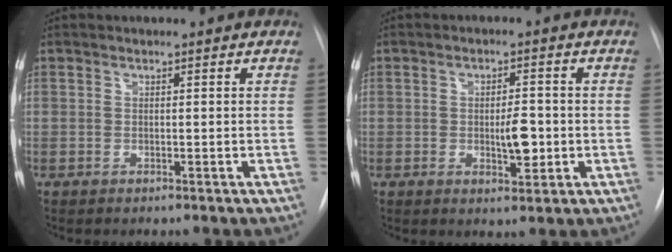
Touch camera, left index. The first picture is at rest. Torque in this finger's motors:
{"motor_torque": [0.86, -0.13, 0.09, 0.09]}